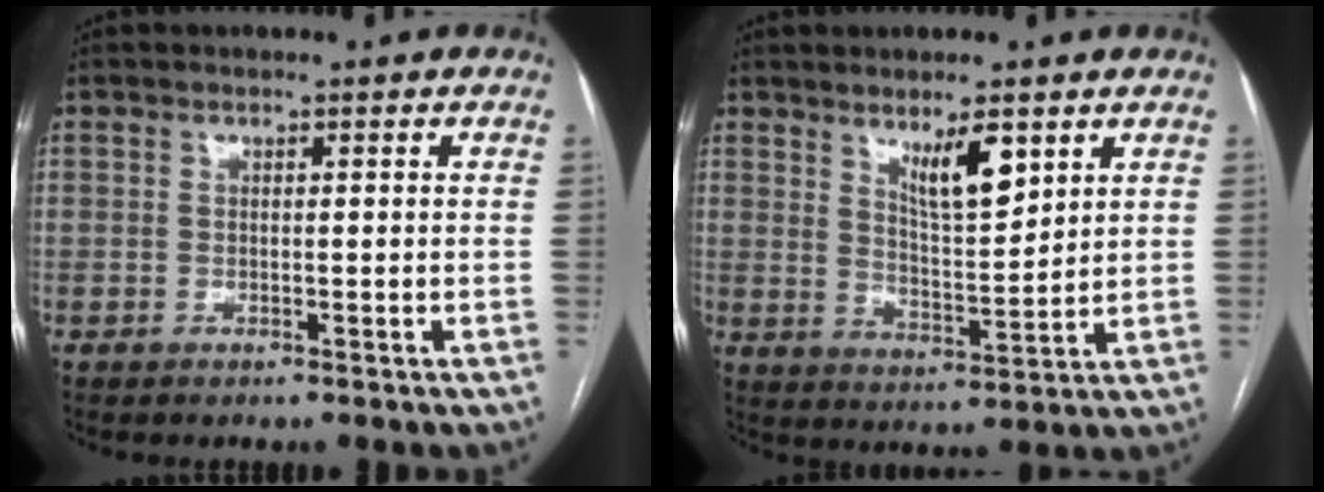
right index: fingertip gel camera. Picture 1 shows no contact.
{"total": 7.0, "force": [4.2, 1.5, 5.4], "torque": [-0.098, -0.010, 0.078]}